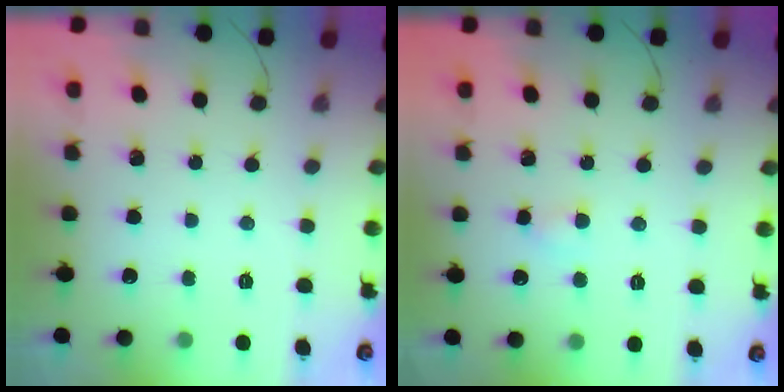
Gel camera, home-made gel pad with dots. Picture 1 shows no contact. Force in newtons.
{"total": 2.6, "press": 2.5, "slide": 0.8}